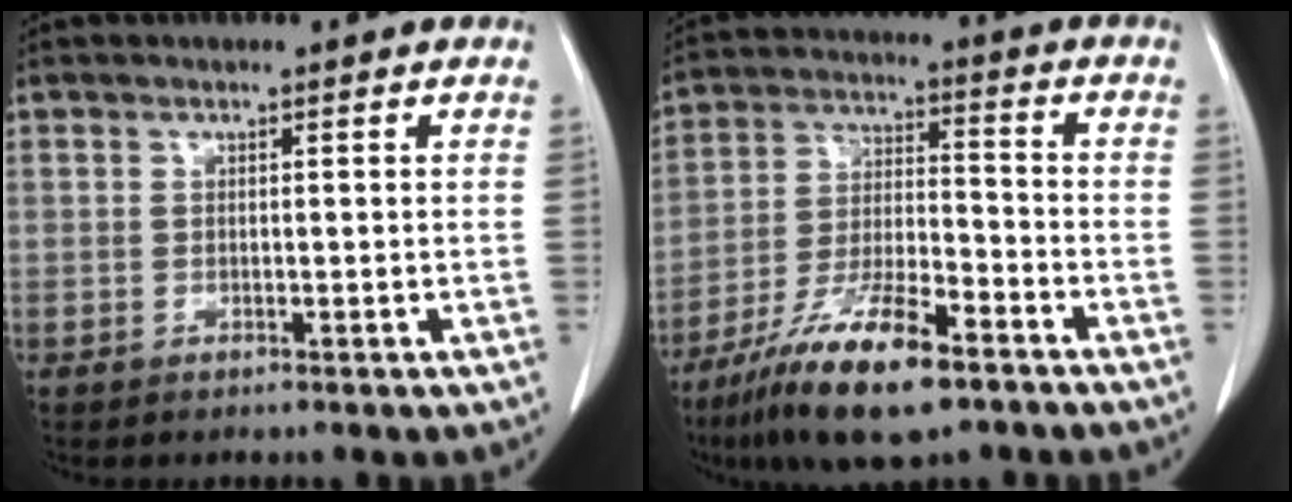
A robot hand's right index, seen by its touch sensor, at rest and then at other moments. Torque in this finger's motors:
{"motor_torque": [1.20, -0.93, 0.80, 0.21]}